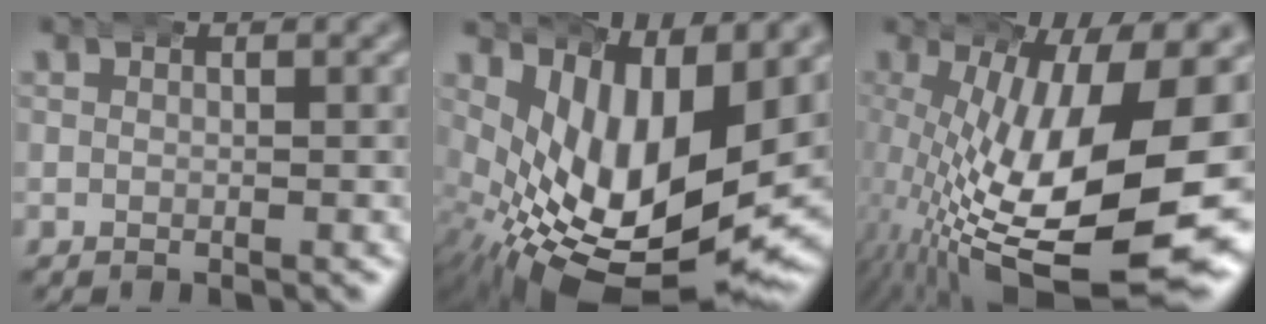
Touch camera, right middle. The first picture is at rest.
{"total": 15.3, "force": [-2.8, 8.2, 12.6], "torque": [-0.222, -0.064, -0.009]}
{"total": 17.7, "force": [-2.5, 7.9, 15.6], "torque": [-0.263, -0.054, 0.010]}